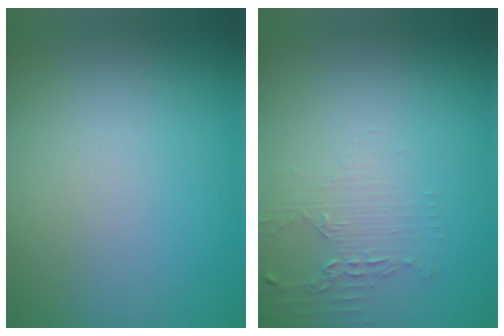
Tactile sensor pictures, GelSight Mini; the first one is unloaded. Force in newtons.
{"total": 1.7, "press": 1.7, "slide": 0.3}